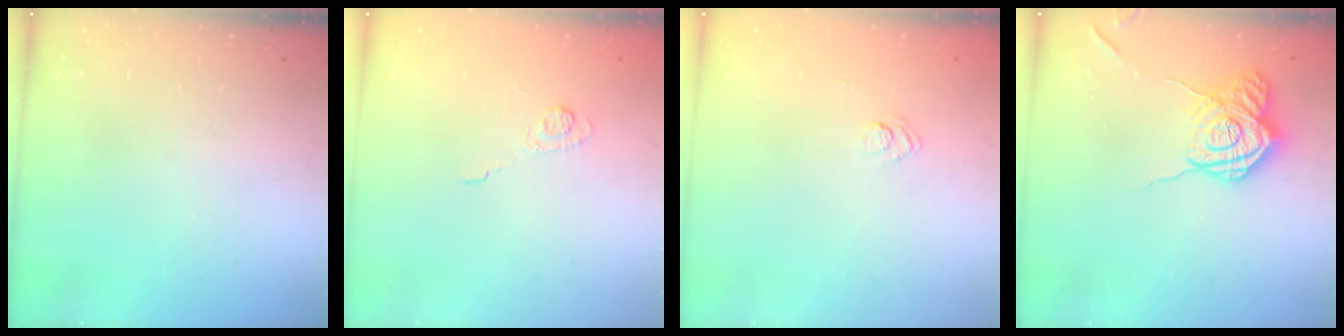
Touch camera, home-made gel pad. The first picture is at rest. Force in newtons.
{"total": 3.6, "press": 3.3, "slide": 1.5}
{"total": 3.3, "press": 3.1, "slide": 1.1}
{"total": 17.0, "press": 17.0, "slide": 0.9}